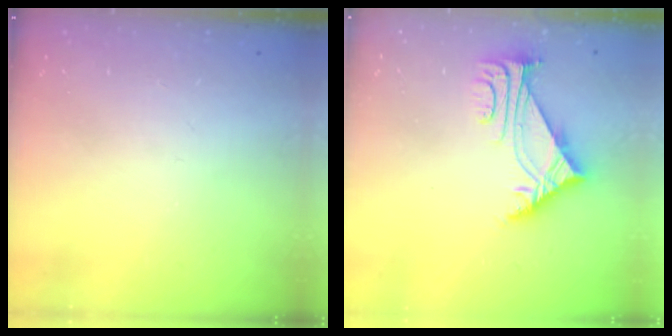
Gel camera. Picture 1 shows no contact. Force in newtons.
{"total": 5.9, "press": 5.8, "slide": 1.1}